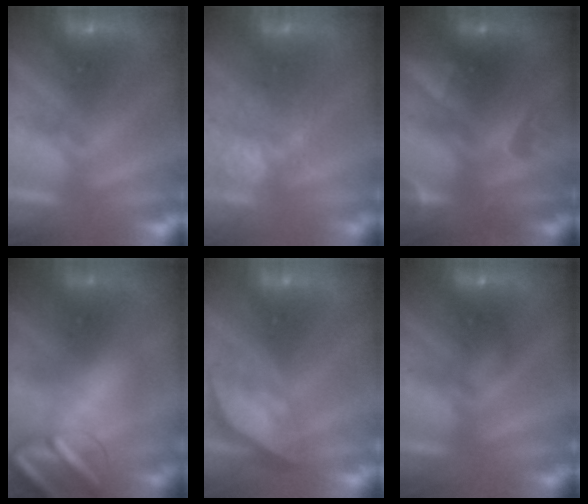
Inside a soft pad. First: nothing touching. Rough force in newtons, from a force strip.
{"total": 3.7}
{"total": 2.4}
{"total": 8.7}
{"total": 3.6}
{"total": 2.2}